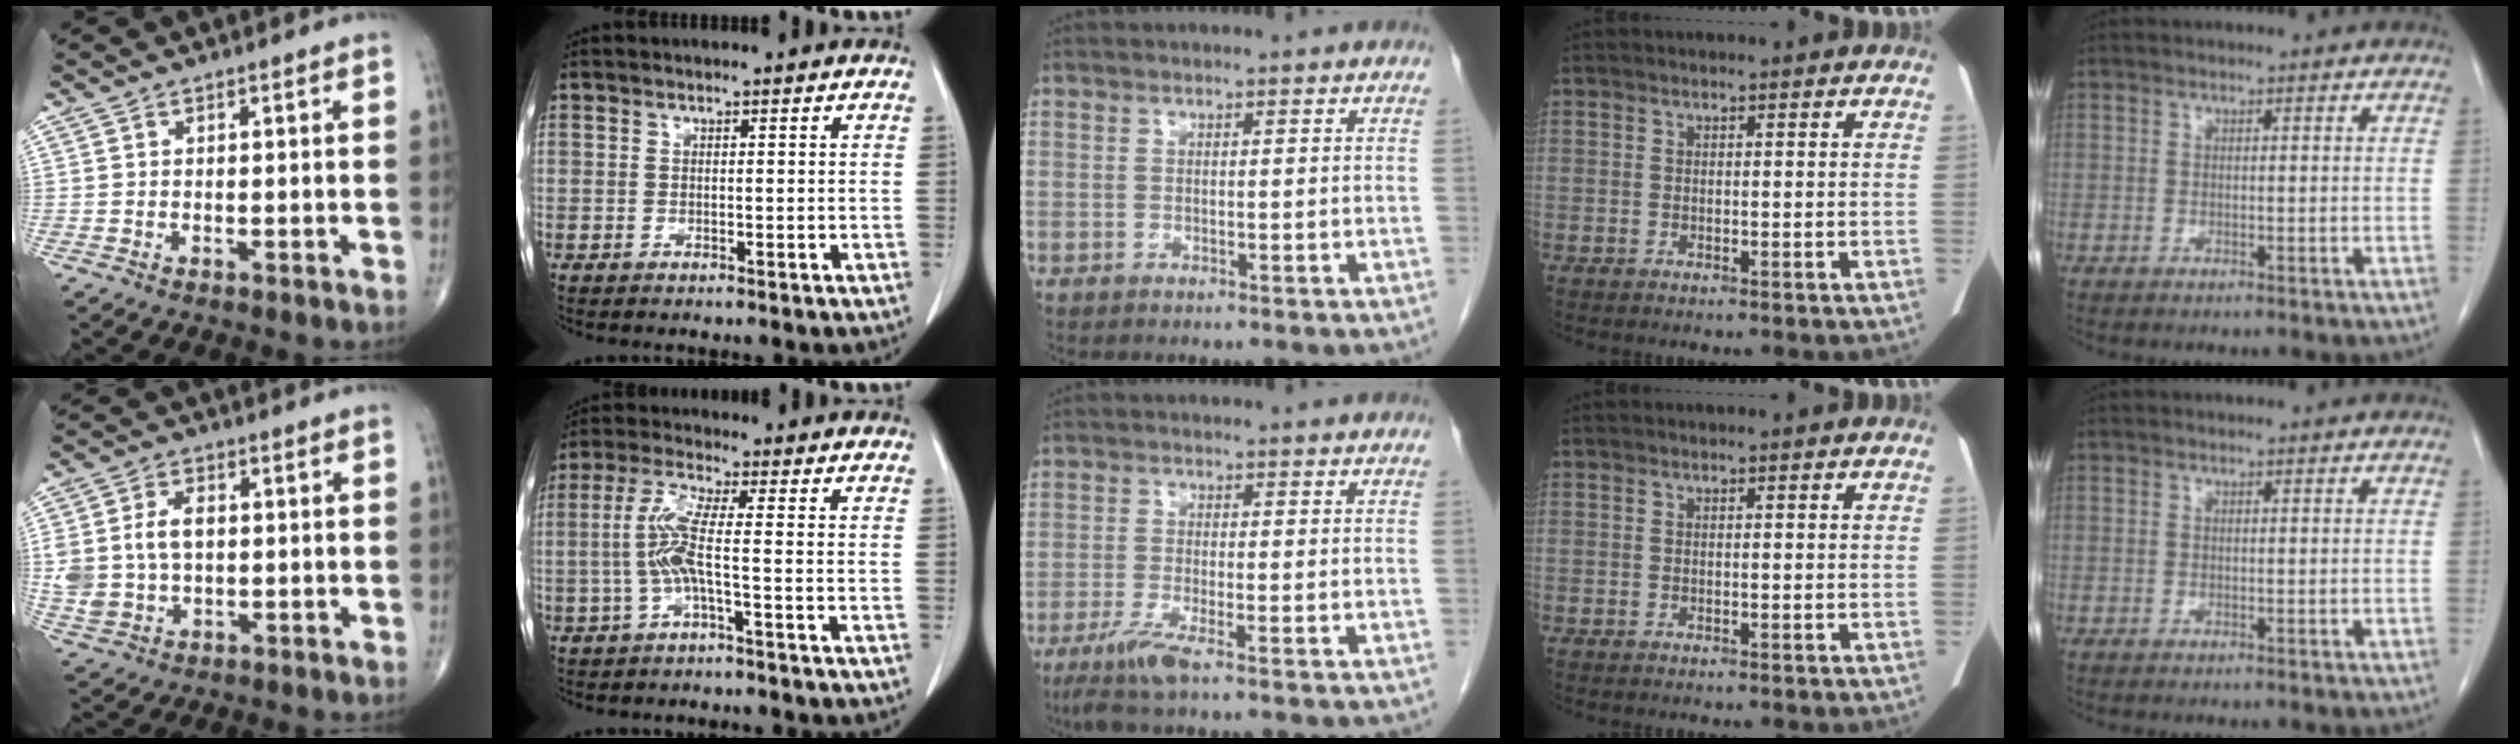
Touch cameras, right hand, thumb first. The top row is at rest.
{"thumb": {"total": 7.7, "force": [0.5, 5.2, 5.6], "torque": [-0.107, 0.007, 0.016]}, "index": {"total": 5.2, "force": [-0.9, 0.1, 5.1], "torque": [-0.114, 0.008, -0.019]}, "middle": {"total": 3.6, "force": [-2.4, -0.1, 2.8], "torque": [-0.061, -0.012, -0.050]}}